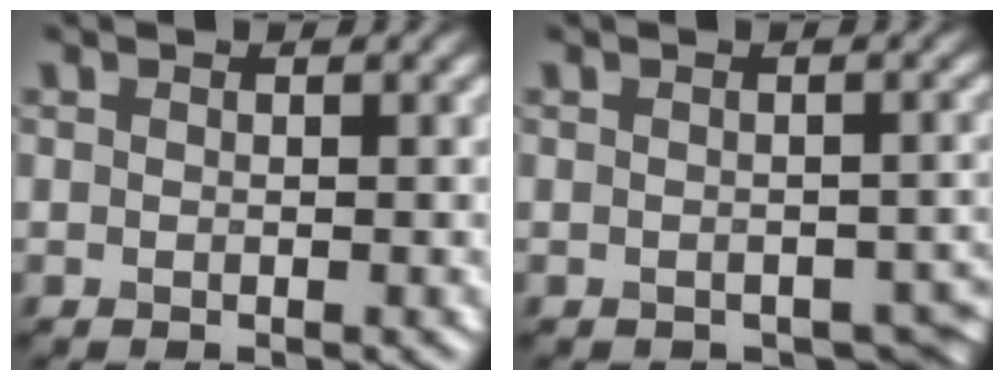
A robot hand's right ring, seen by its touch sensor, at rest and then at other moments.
{"total": 2.9, "force": [-1.6, 1.8, 1.5], "torque": [-0.010, -0.019, -0.014]}